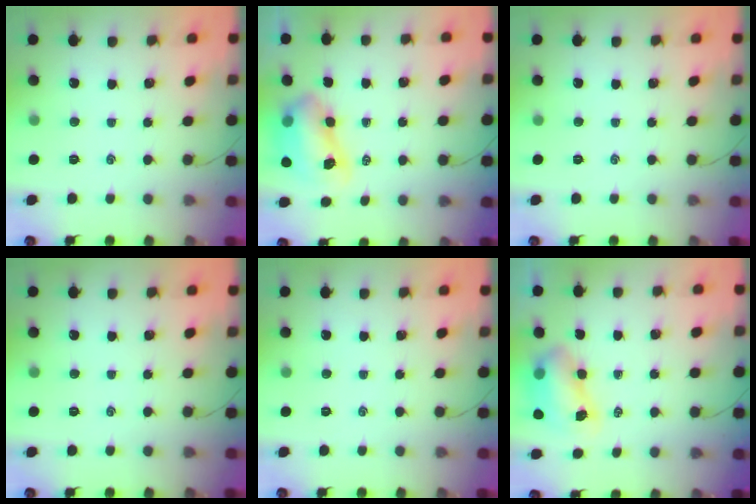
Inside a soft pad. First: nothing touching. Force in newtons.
{"total": 9.9, "press": 9.6, "slide": 2.1}
{"total": 0.0}
{"total": 0.0}
{"total": 0.0}
{"total": 7.6, "press": 7.4, "slide": 1.7}